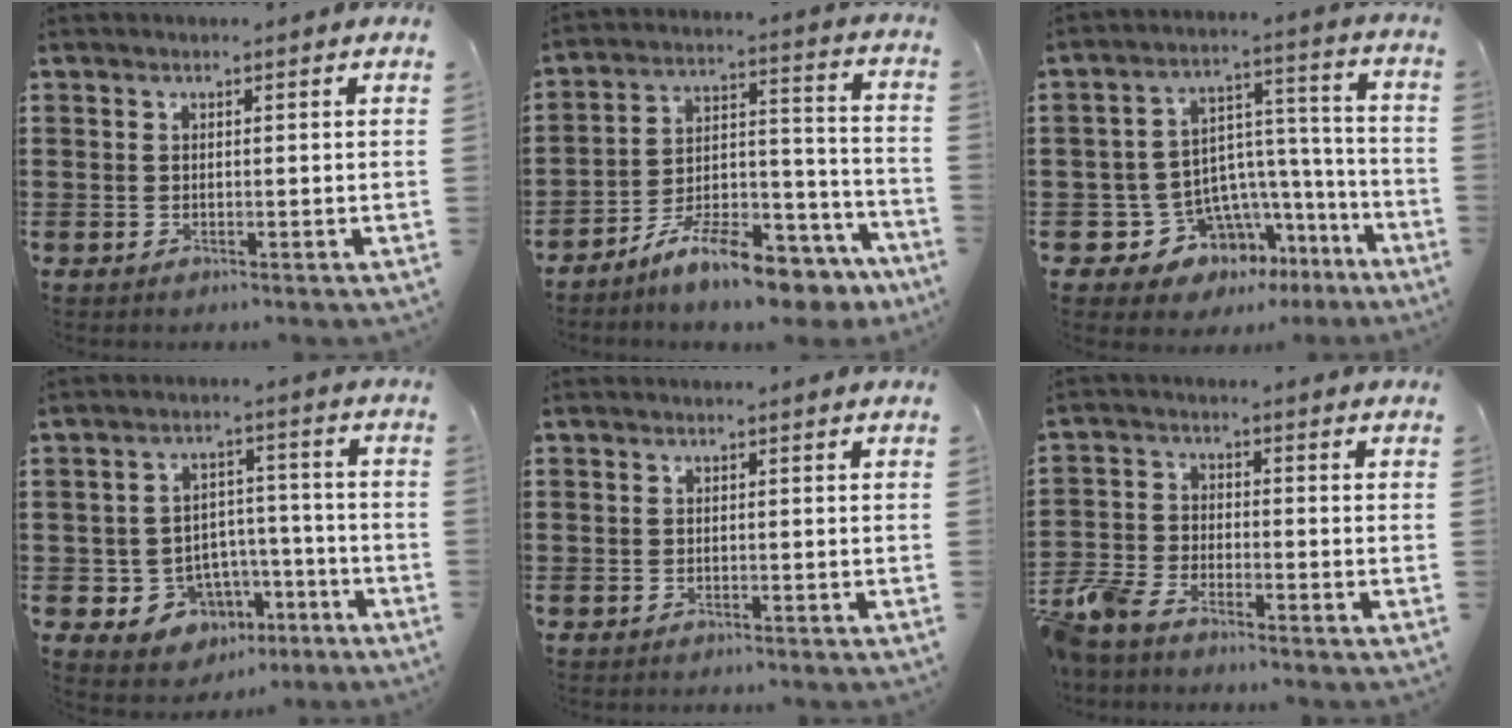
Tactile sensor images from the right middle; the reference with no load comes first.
{"total": 11.5, "force": [-9.9, 2.0, 5.5], "torque": [-0.078, 0.035, -0.184]}
{"total": 8.7, "force": [-5.8, 6.2, 1.9], "torque": [-0.062, -0.002, -0.100]}
{"total": 6.2, "force": [-3.2, 5.2, 1.2], "torque": [-0.034, 0.024, -0.054]}
{"total": 0.8, "force": [-0.7, 0.5, 0.0], "torque": [-0.001, 0.001, -0.014]}
{"total": 5.3, "force": [-4.9, 1.4, 1.6], "torque": [-0.064, -0.007, -0.104]}